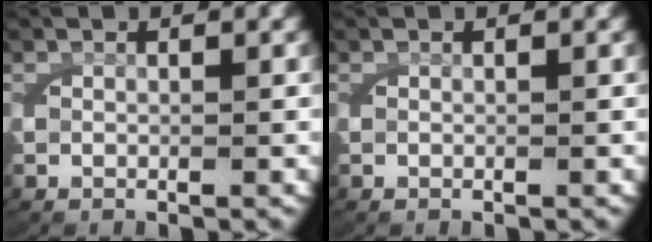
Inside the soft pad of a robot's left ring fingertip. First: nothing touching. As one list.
[{"total": 0.0}]